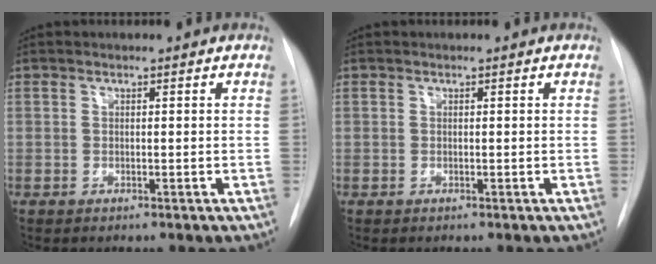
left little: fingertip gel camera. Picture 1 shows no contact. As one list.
[{"total": 0.0}]